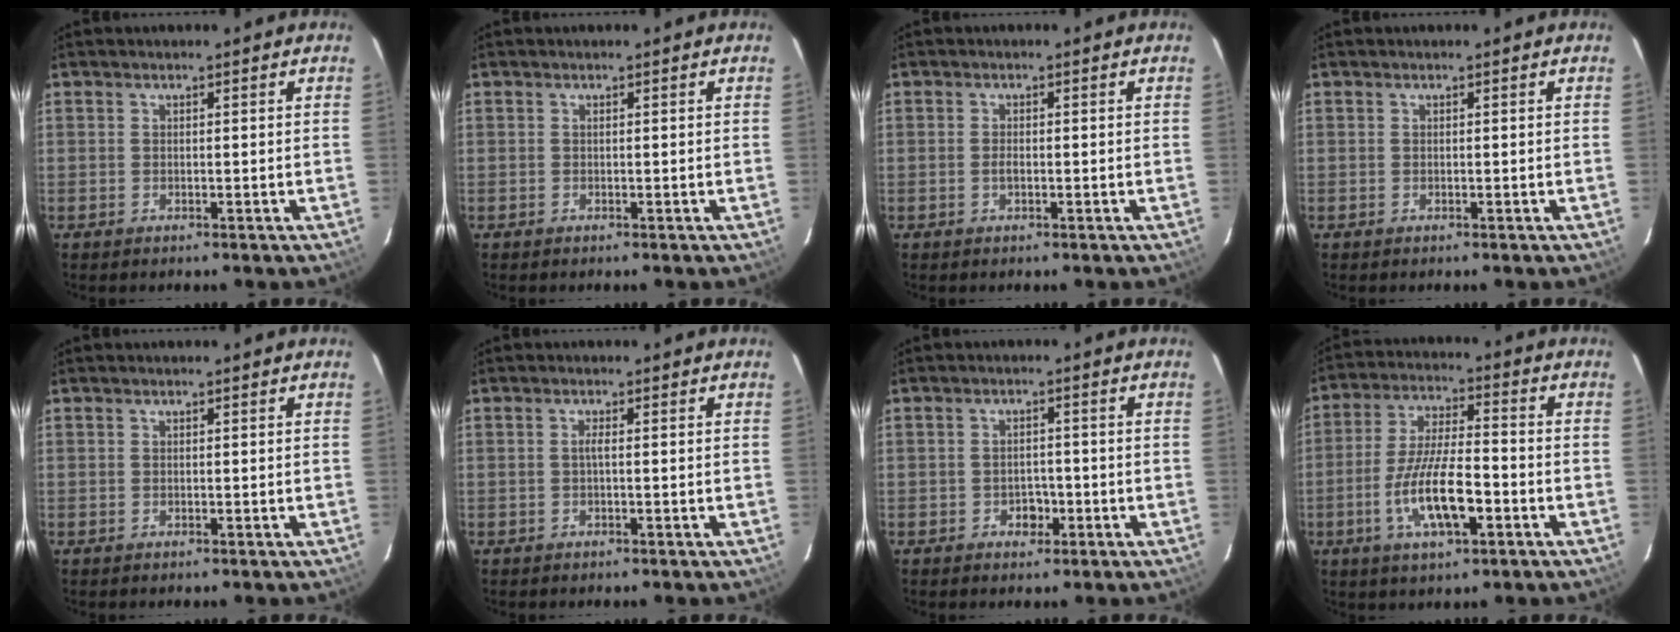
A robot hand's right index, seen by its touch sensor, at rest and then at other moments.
{"total": 0.0}
{"total": 1.0, "force": [-0.3, 0.5, 0.8], "torque": [-0.018, 0.001, -0.006]}
{"total": 0.0}
{"total": 0.0}
{"total": 0.9, "force": [-0.2, -0.1, 0.9], "torque": [-0.015, 0.002, -0.004]}
{"total": 2.9, "force": [-1.2, 2.3, 1.2], "torque": [-0.023, 0.007, -0.011]}
{"total": 12.1, "force": [-4.4, 3.3, 10.8], "torque": [-0.216, -0.006, -0.078]}